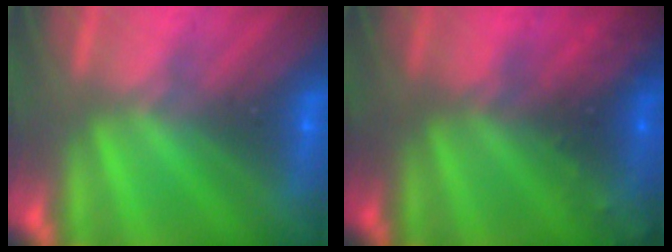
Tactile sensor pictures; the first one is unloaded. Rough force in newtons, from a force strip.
{"total": 9.6}